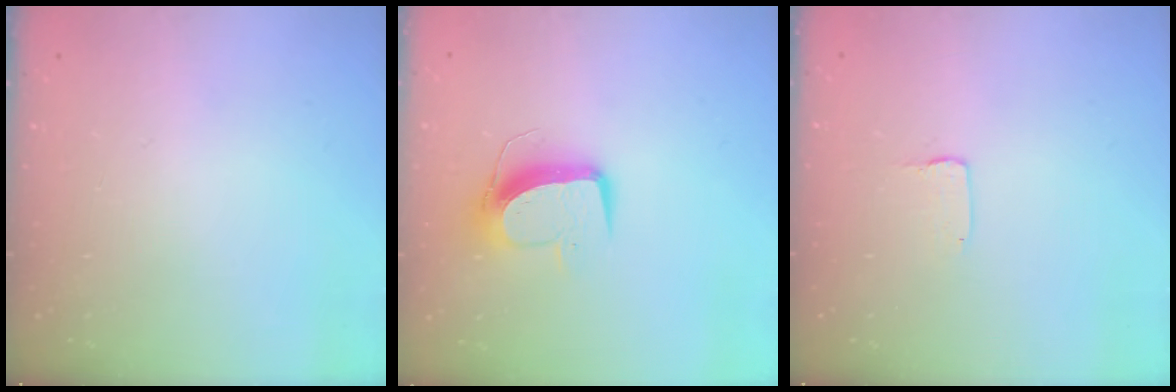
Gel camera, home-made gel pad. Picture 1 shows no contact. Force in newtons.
{"total": 10.0, "press": 9.9, "slide": 0.9}
{"total": 1.0, "press": 1.0, "slide": 0.1}